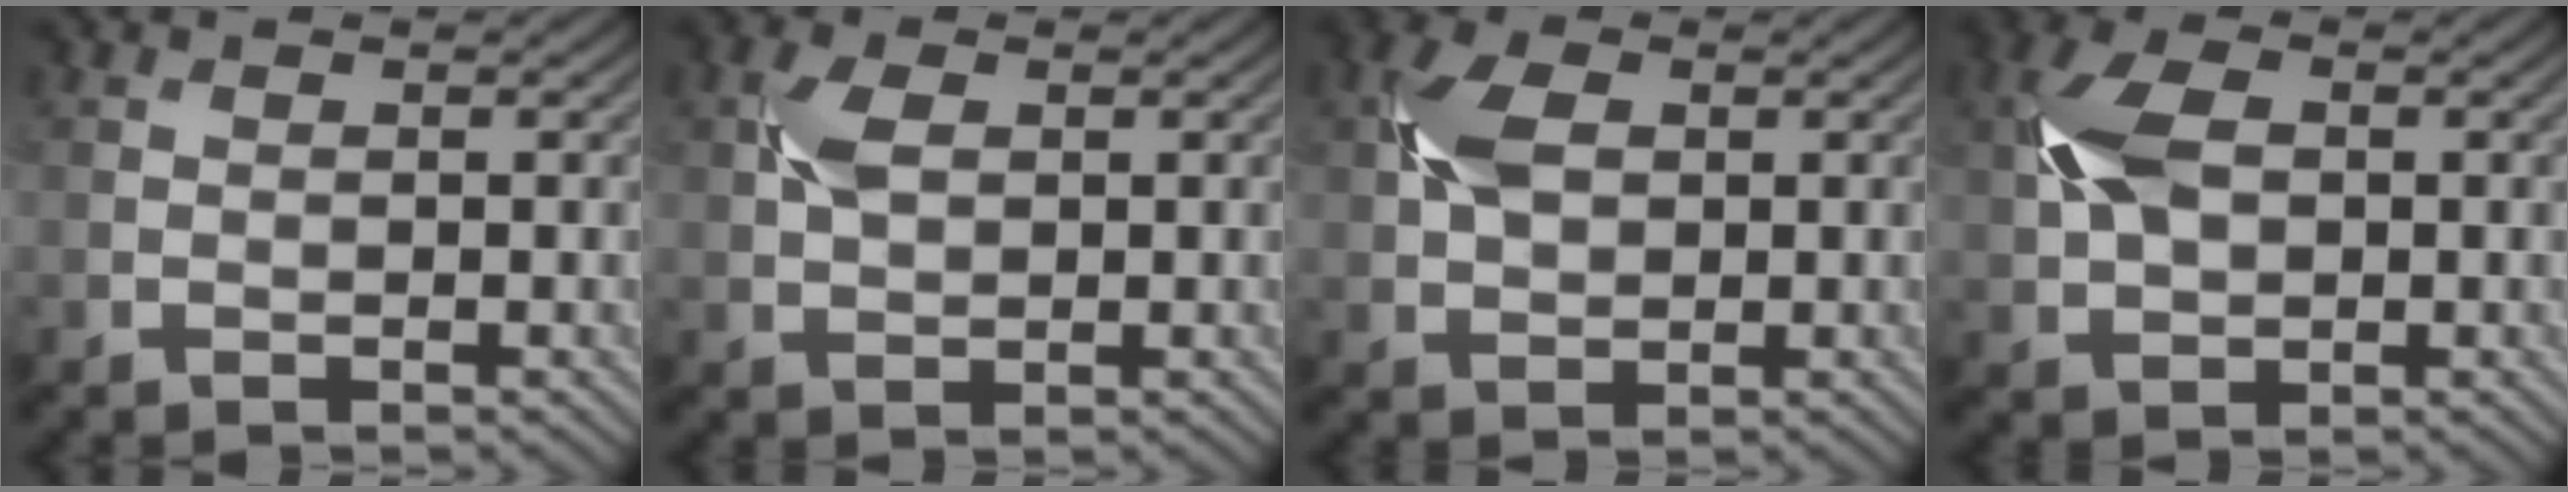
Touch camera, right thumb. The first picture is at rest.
{"total": 3.4, "force": [0.9, 2.2, 2.5], "torque": [-0.063, 0.006, 0.015]}
{"total": 5.2, "force": [1.1, 3.5, 3.7], "torque": [-0.090, 0.009, 0.016]}
{"total": 6.3, "force": [1.0, 3.9, 4.8], "torque": [-0.111, 0.013, 0.012]}